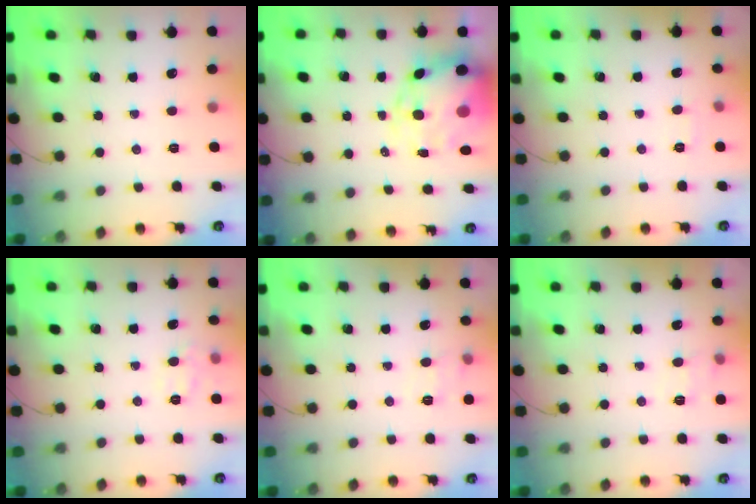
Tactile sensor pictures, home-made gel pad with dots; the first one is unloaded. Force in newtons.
{"total": 13.7, "press": 13.2, "slide": 3.6}
{"total": 2.0, "press": 1.7, "slide": 1.0}
{"total": 6.6, "press": 6.5, "slide": 1.2}
{"total": 4.9, "press": 4.5, "slide": 1.7}
{"total": 4.9, "press": 4.5, "slide": 1.7}